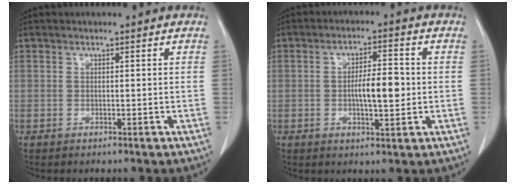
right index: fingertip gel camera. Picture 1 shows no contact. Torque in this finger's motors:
{"motor_torque": [0.82, -0.14, 0.21, 0.10]}